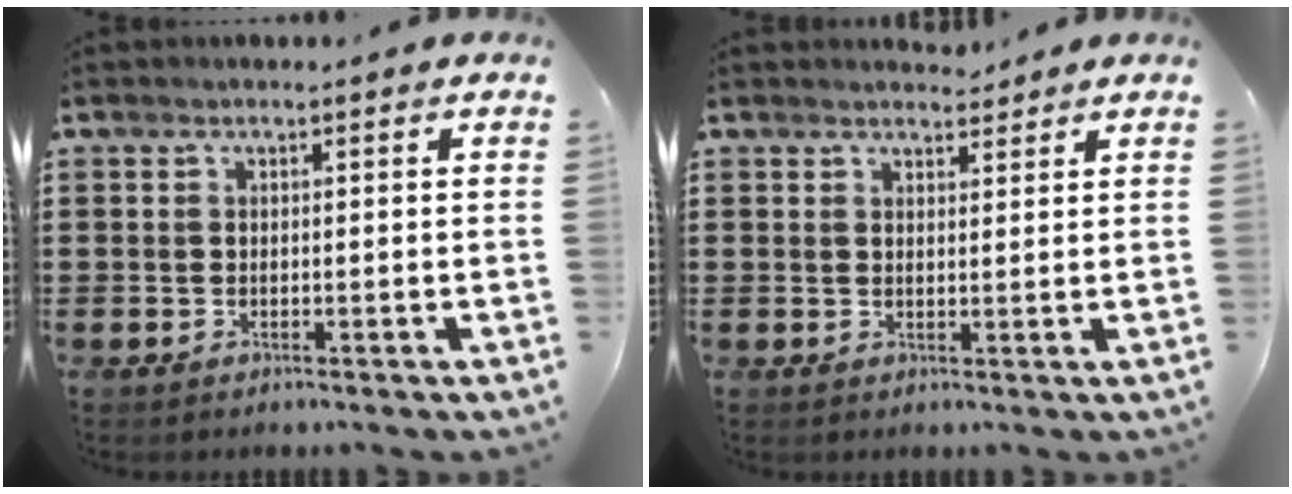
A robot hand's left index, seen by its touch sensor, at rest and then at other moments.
{"total": 2.1, "force": [2.0, 0.5, 0.1], "torque": [0.000, -0.004, 0.038]}